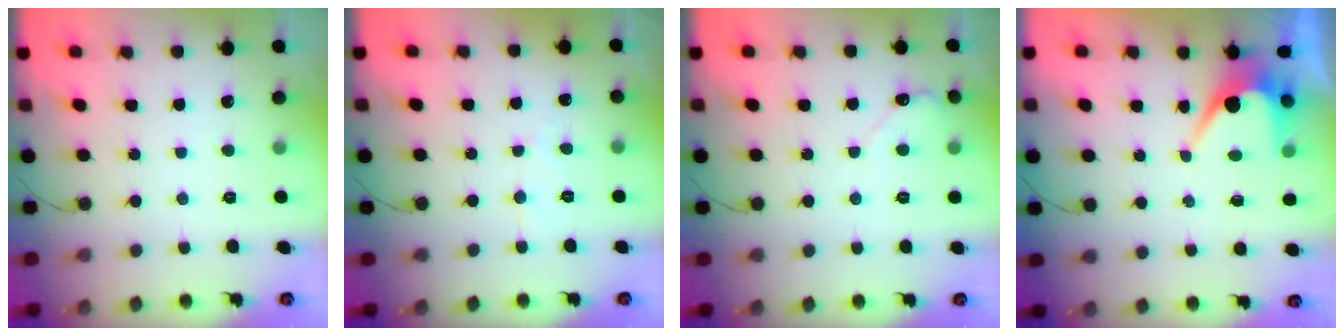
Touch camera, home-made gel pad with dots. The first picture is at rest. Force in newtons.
{"total": 2.4, "press": 2.4, "slide": 0.2}
{"total": 2.8, "press": 2.7, "slide": 0.3}
{"total": 7.5, "press": 7.5, "slide": 0.5}